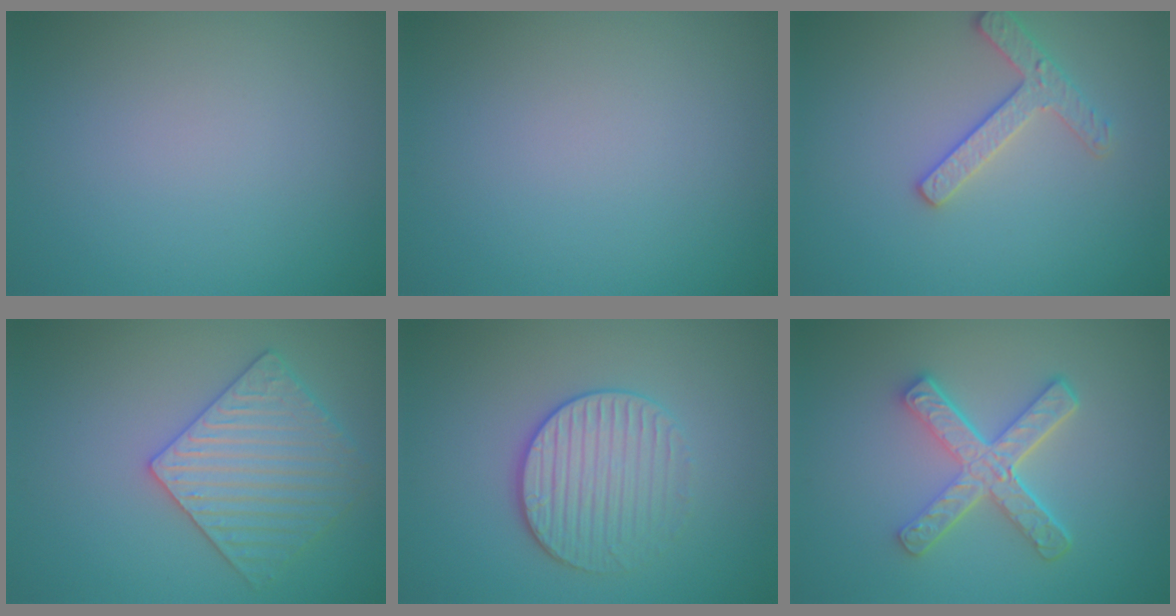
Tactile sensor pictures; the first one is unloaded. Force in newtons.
{"total": 0.0}
{"total": 2.5, "press": 2.5, "slide": 0.3}
{"total": 4.0, "press": 3.8, "slide": 1.2}
{"total": 3.4, "press": 3.2, "slide": 1.2}
{"total": 4.8, "press": 3.6, "slide": 3.2}